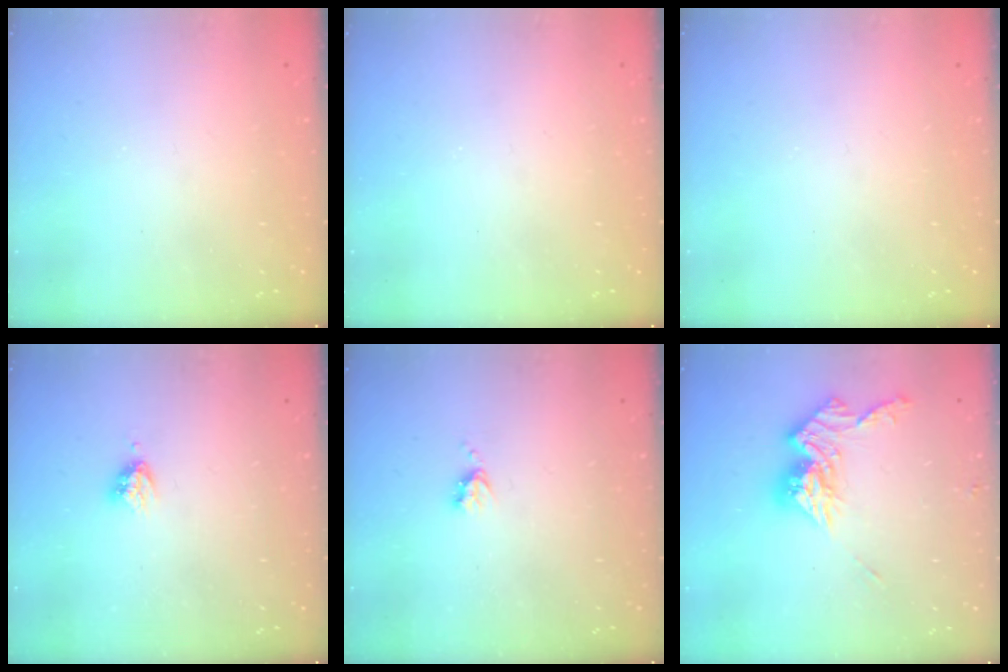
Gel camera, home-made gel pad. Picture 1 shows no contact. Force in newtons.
{"total": 0.0}
{"total": 0.0}
{"total": 3.6, "press": 3.5, "slide": 0.5}
{"total": 3.7, "press": 3.6, "slide": 0.5}
{"total": 12.8, "press": 12.7, "slide": 1.1}